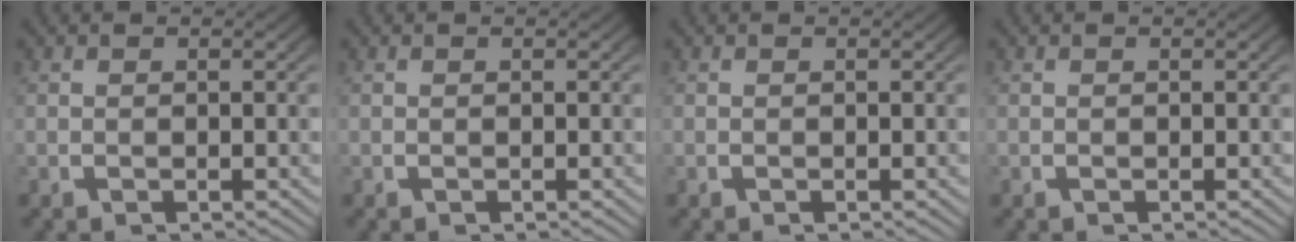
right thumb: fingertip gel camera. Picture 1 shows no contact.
{"total": 0.0}
{"total": 0.0}
{"total": 0.0}